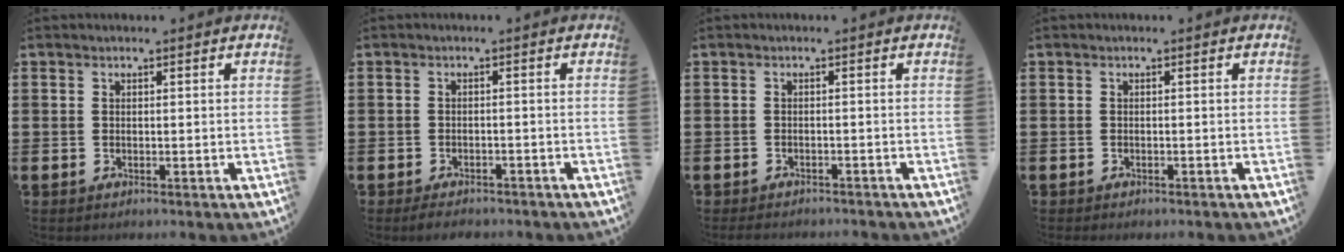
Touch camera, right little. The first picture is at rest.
{"total": 1.5, "force": [-1.4, 0.4, 0.5], "torque": [-0.014, 0.003, -0.029]}
{"total": 1.1, "force": [-1.1, 0.1, 0.1], "torque": [-0.004, 0.000, -0.021]}
{"total": 0.0}